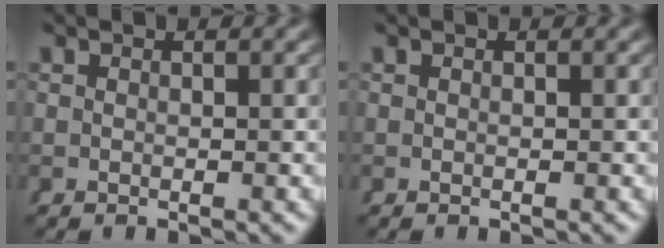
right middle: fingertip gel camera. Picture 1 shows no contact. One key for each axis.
{"total": 0.0}